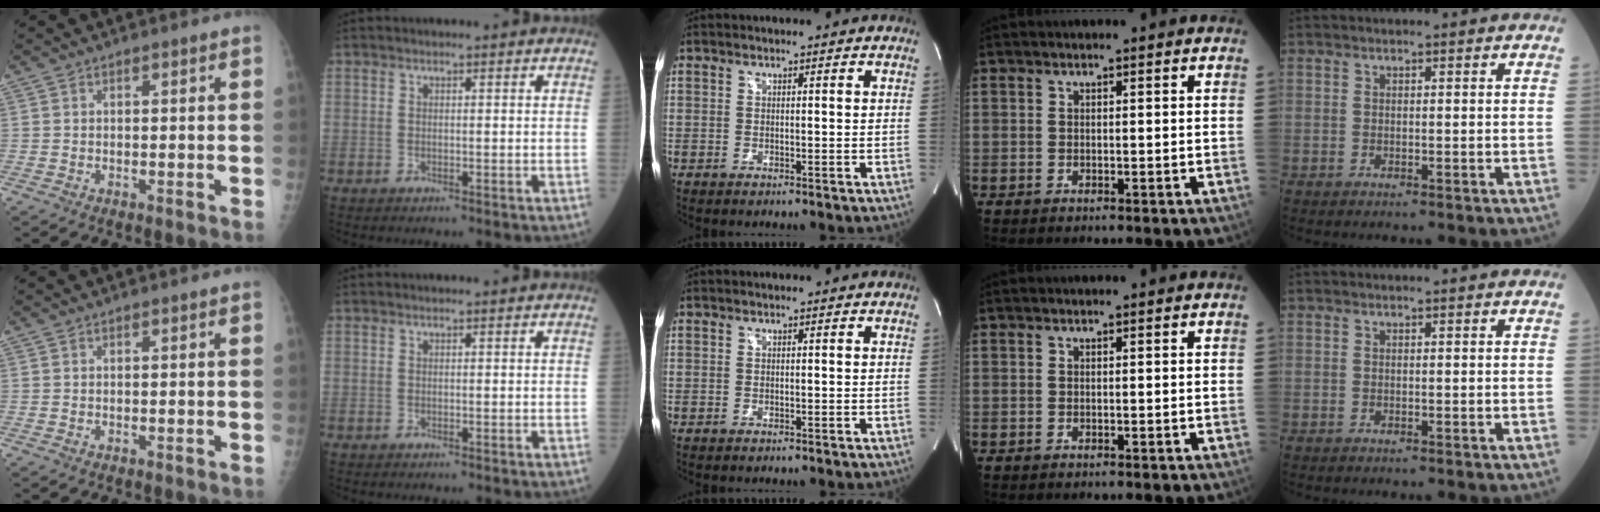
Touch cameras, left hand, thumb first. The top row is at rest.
{}